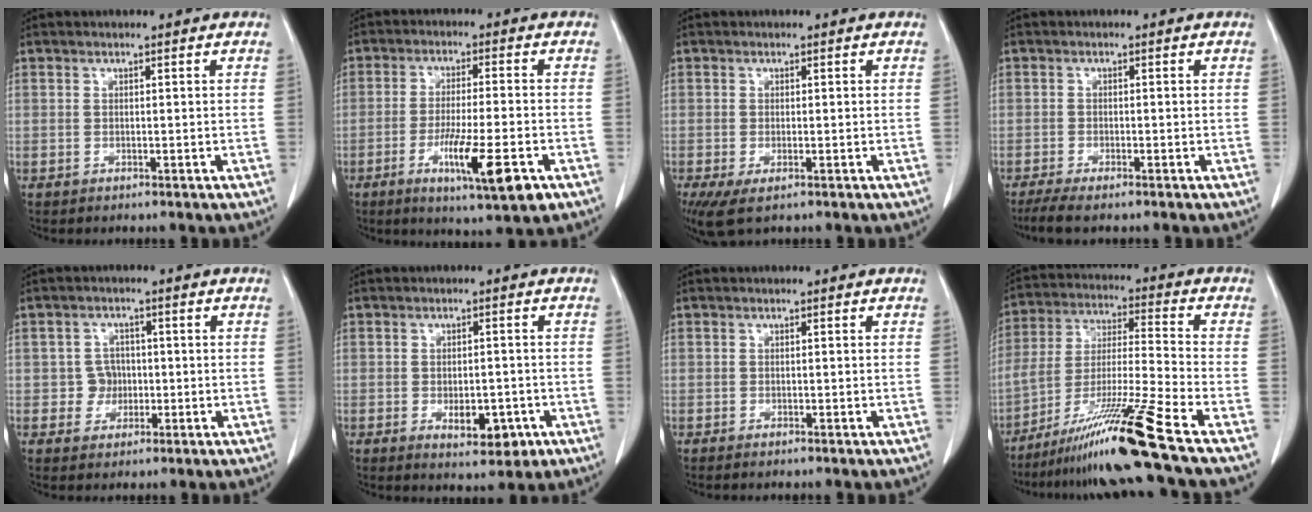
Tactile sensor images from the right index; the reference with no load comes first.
{"total": 10.8, "force": [-4.6, 0.8, 9.7], "torque": [-0.161, -0.025, -0.074]}
{"total": 4.6, "force": [-2.6, 1.6, 3.4], "torque": [-0.064, -0.015, -0.040]}
{"total": 4.1, "force": [-3.2, 0.4, 2.5], "torque": [-0.043, -0.010, -0.053]}
{"total": 3.4, "force": [-0.4, 3.3, 0.6], "torque": [0.002, 0.010, -0.003]}
{"total": 5.7, "force": [-2.1, 2.7, 4.6], "torque": [-0.060, -0.002, -0.018]}
{"total": 0.6, "force": [-0.5, 0.0, 0.3], "torque": [-0.012, -0.002, -0.008]}
{"total": 15.9, "force": [-11.2, -2.8, 10.9], "torque": [-0.214, -0.026, -0.203]}